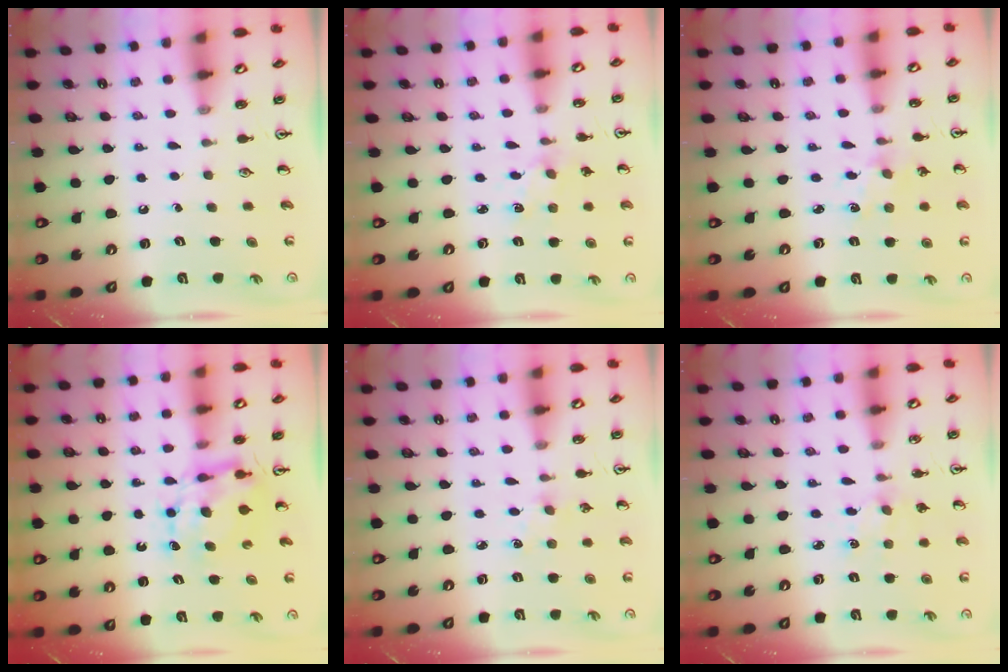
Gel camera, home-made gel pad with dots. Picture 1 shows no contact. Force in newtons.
{"total": 2.0, "press": 2.0, "slide": 0.3}
{"total": 1.6, "press": 1.5, "slide": 0.5}
{"total": 8.4, "press": 8.4, "slide": 0.6}
{"total": 2.2, "press": 2.2, "slide": 0.4}
{"total": 4.0, "press": 3.9, "slide": 0.5}